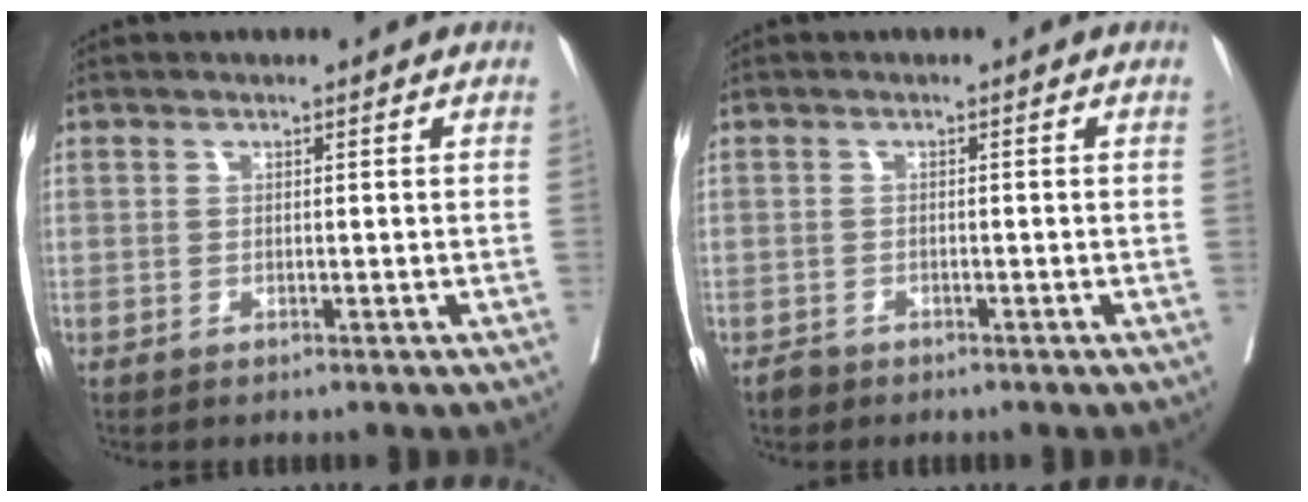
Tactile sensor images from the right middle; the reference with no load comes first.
{"total": 1.4, "force": [-1.1, 0.8, 0.2], "torque": [-0.007, 0.001, -0.019]}